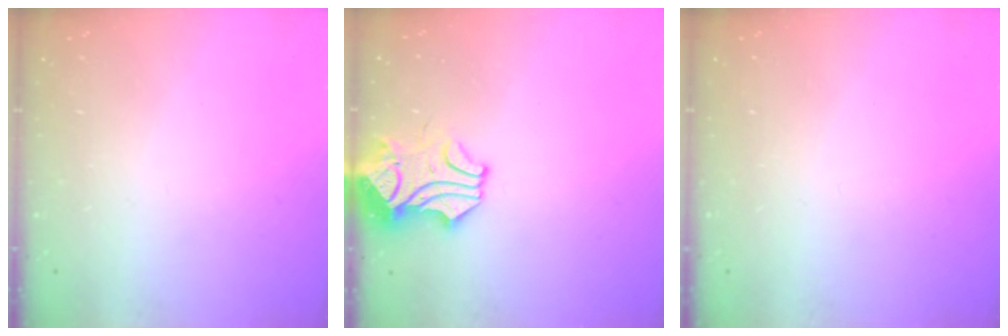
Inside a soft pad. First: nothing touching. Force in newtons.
{"total": 2.3, "press": 1.7, "slide": 1.4}
{"total": 0.0}